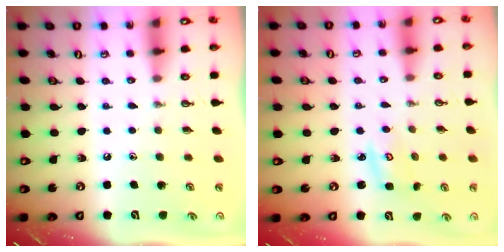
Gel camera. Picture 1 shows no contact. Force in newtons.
{"total": 2.7, "press": 2.7, "slide": 0.1}